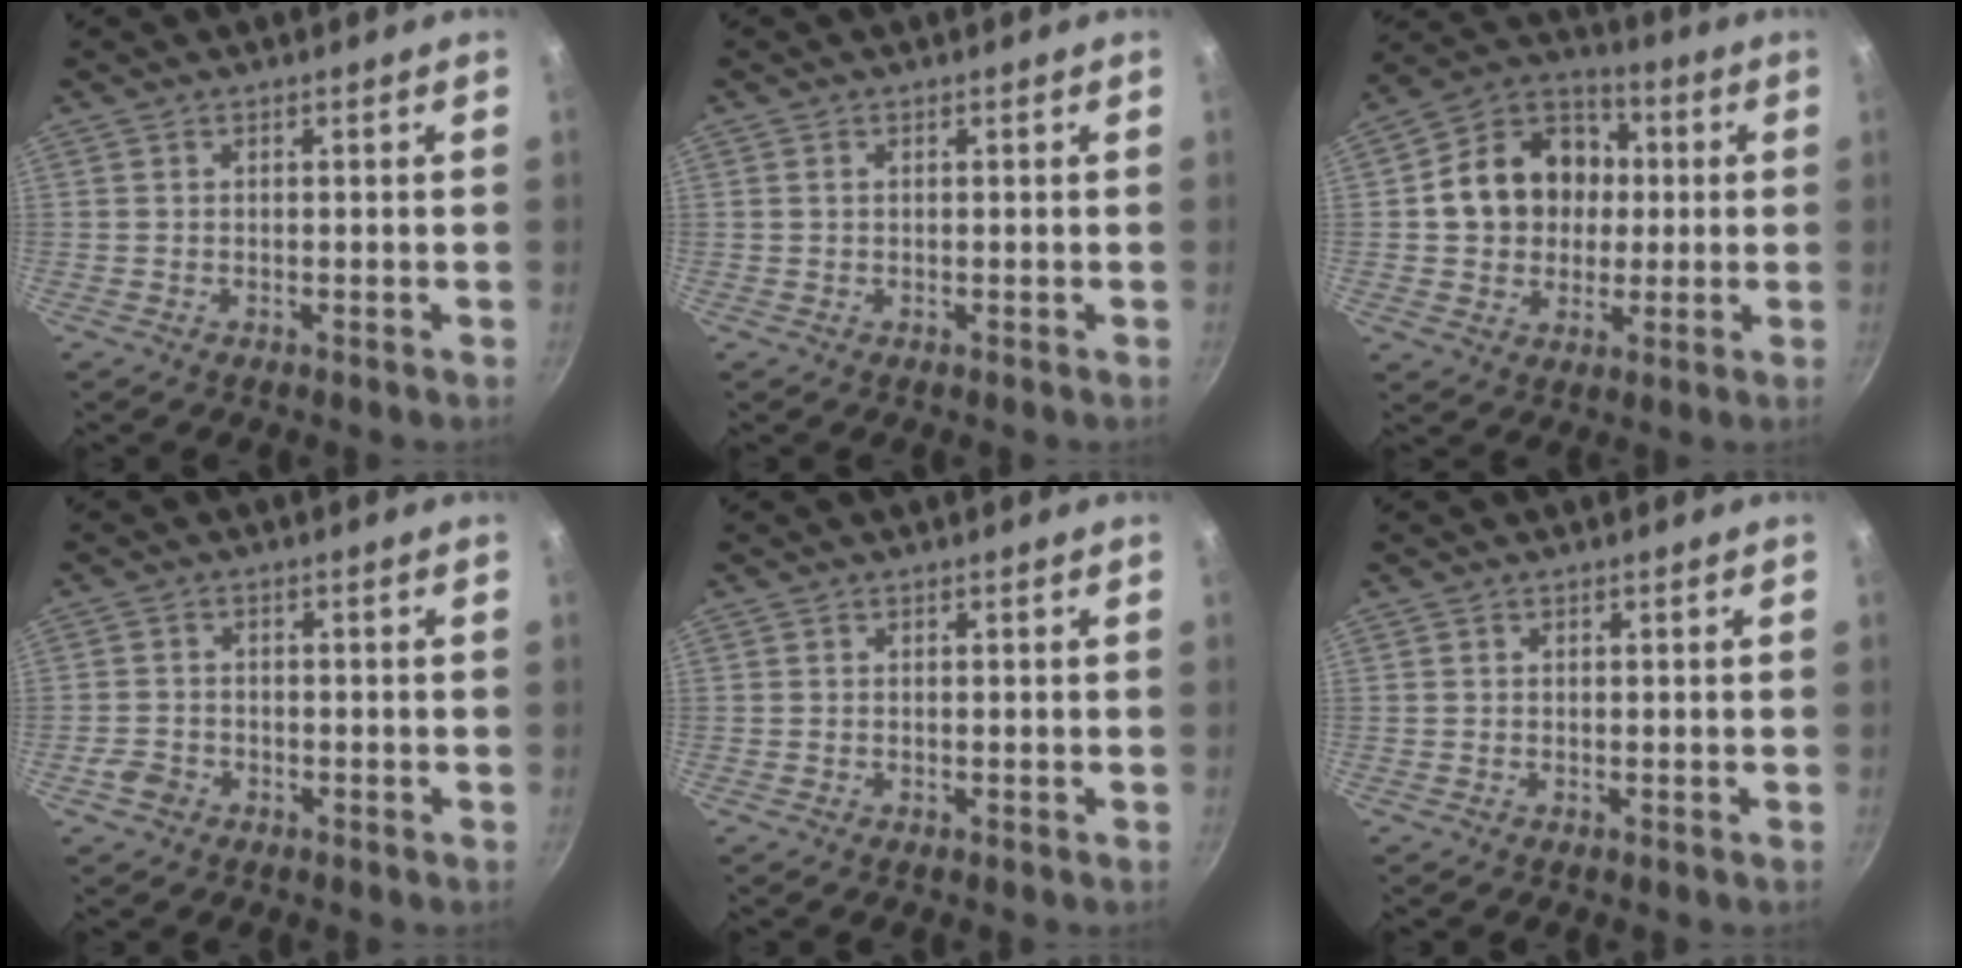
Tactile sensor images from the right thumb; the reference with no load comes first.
{"total": 0.6, "force": [0.1, 0.4, 0.4], "torque": [-0.007, 0.002, 0.002]}
{"total": 16.2, "force": [1.5, 13.5, 8.8], "torque": [-0.114, 0.028, 0.015]}
{"total": 3.4, "force": [-1.8, 2.6, 1.3], "torque": [-0.025, 0.021, -0.033]}
{"total": 0.0}
{"total": 0.0}